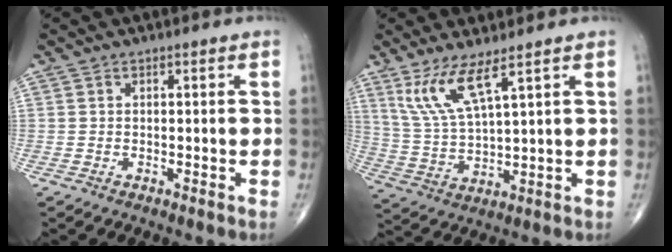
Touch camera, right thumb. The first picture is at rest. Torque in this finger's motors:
{"motor_torque": [-0.83, 1.06, 0.71, 0.94, 0.18]}